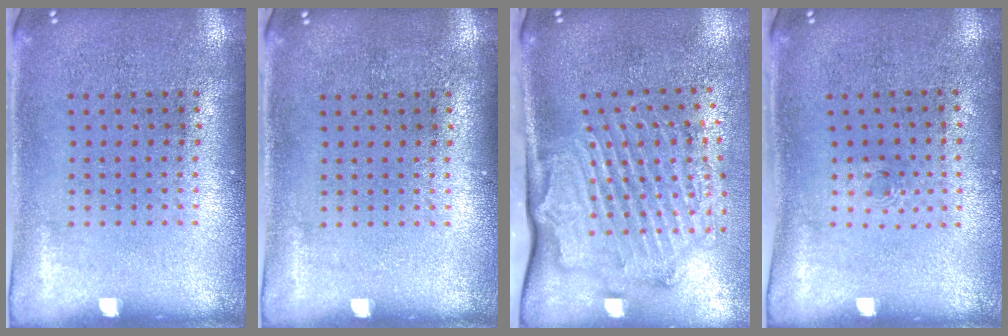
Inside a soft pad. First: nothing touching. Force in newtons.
{"total": 0.0}
{"total": 2.3, "press": 2.1, "slide": 0.7}
{"total": 0.6, "press": 0.3, "slide": 0.5}